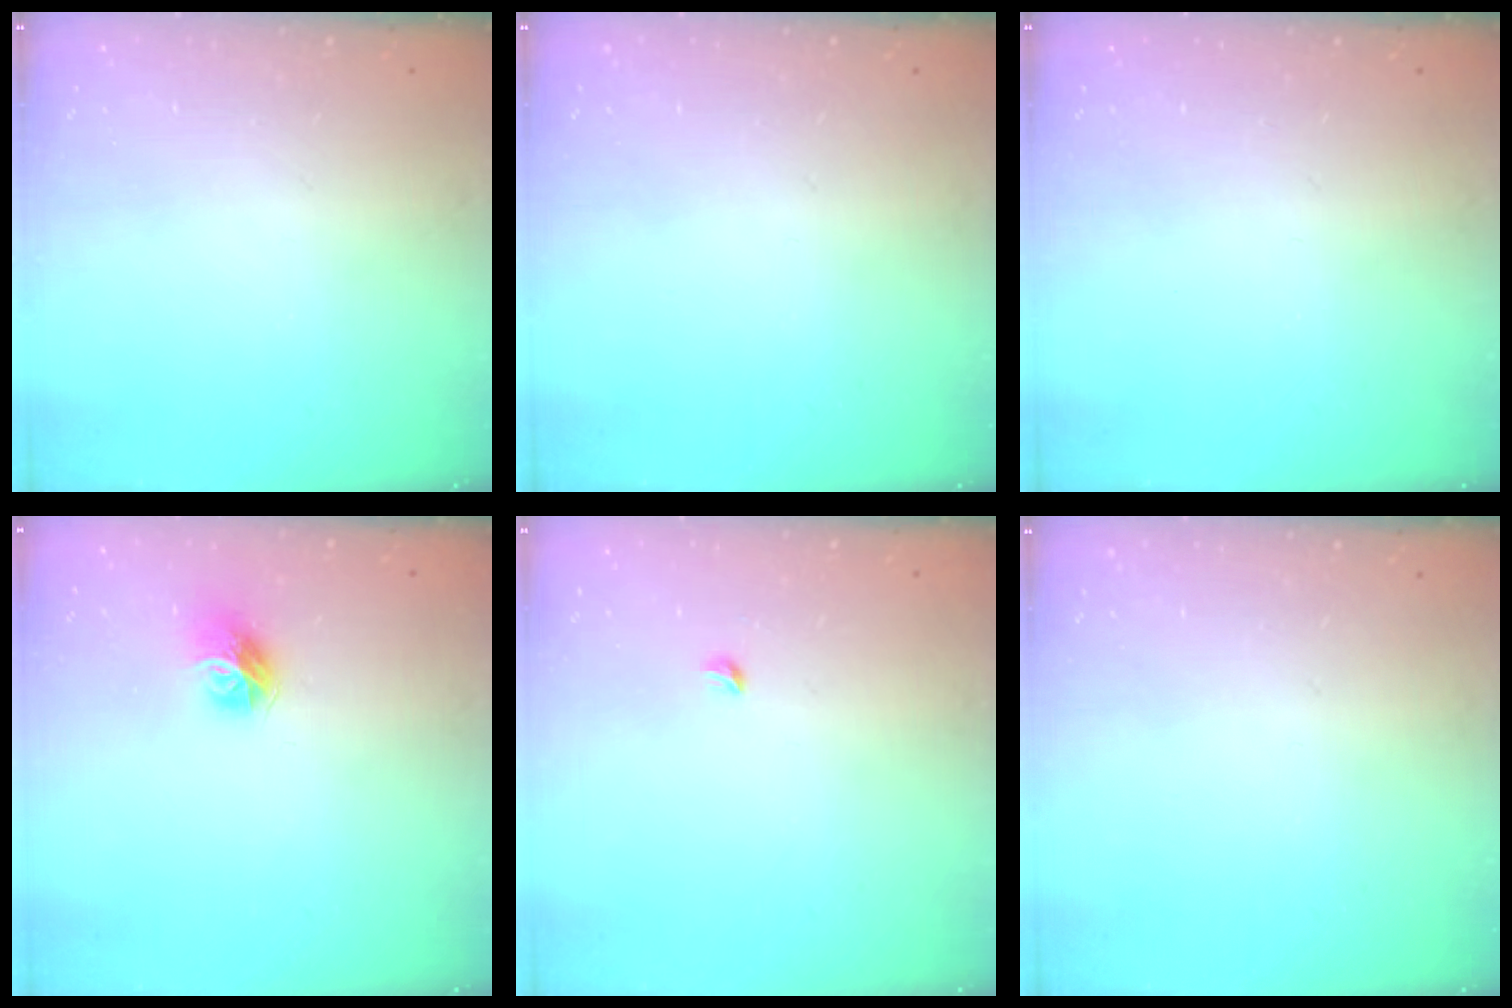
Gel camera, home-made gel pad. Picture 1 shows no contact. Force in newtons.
{"total": 0.0}
{"total": 0.0}
{"total": 9.4, "press": 9.4, "slide": 0.5}
{"total": 2.7, "press": 2.6, "slide": 0.6}
{"total": 0.0}